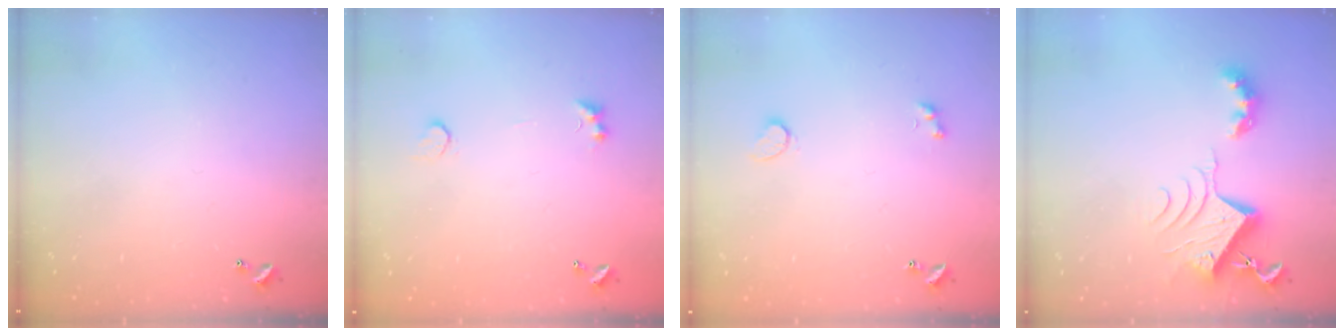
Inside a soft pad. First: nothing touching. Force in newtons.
{"total": 1.4, "press": 1.1, "slide": 0.9}
{"total": 3.9, "press": 3.8, "slide": 1.1}
{"total": 9.5, "press": 9.4, "slide": 1.1}